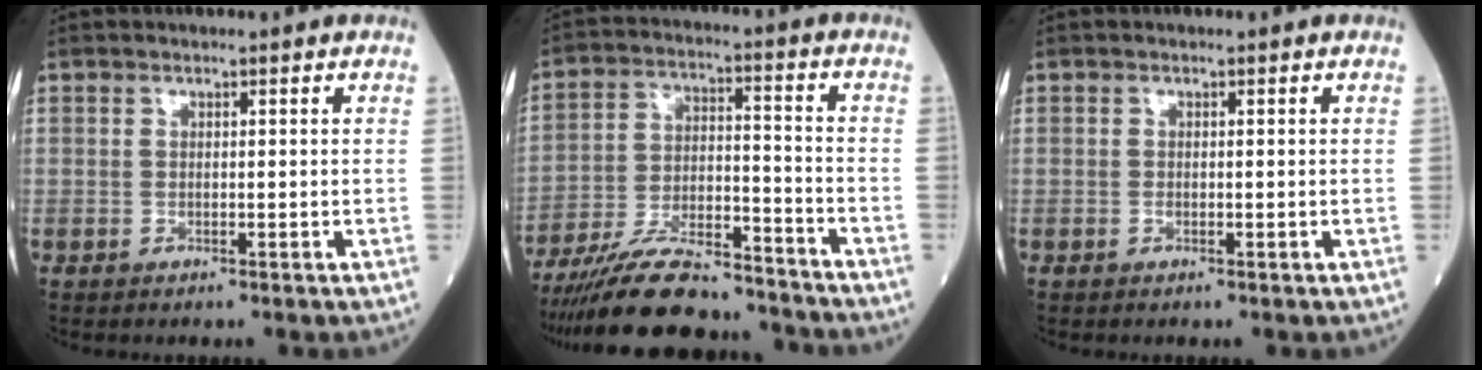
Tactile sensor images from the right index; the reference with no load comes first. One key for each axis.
{"total": 16.1, "fx": -14.6, "fy": 2.8, "fz": 6.2, "tx": -0.117, "ty": 0.011, "tz": -0.251}
{"total": 0.0}